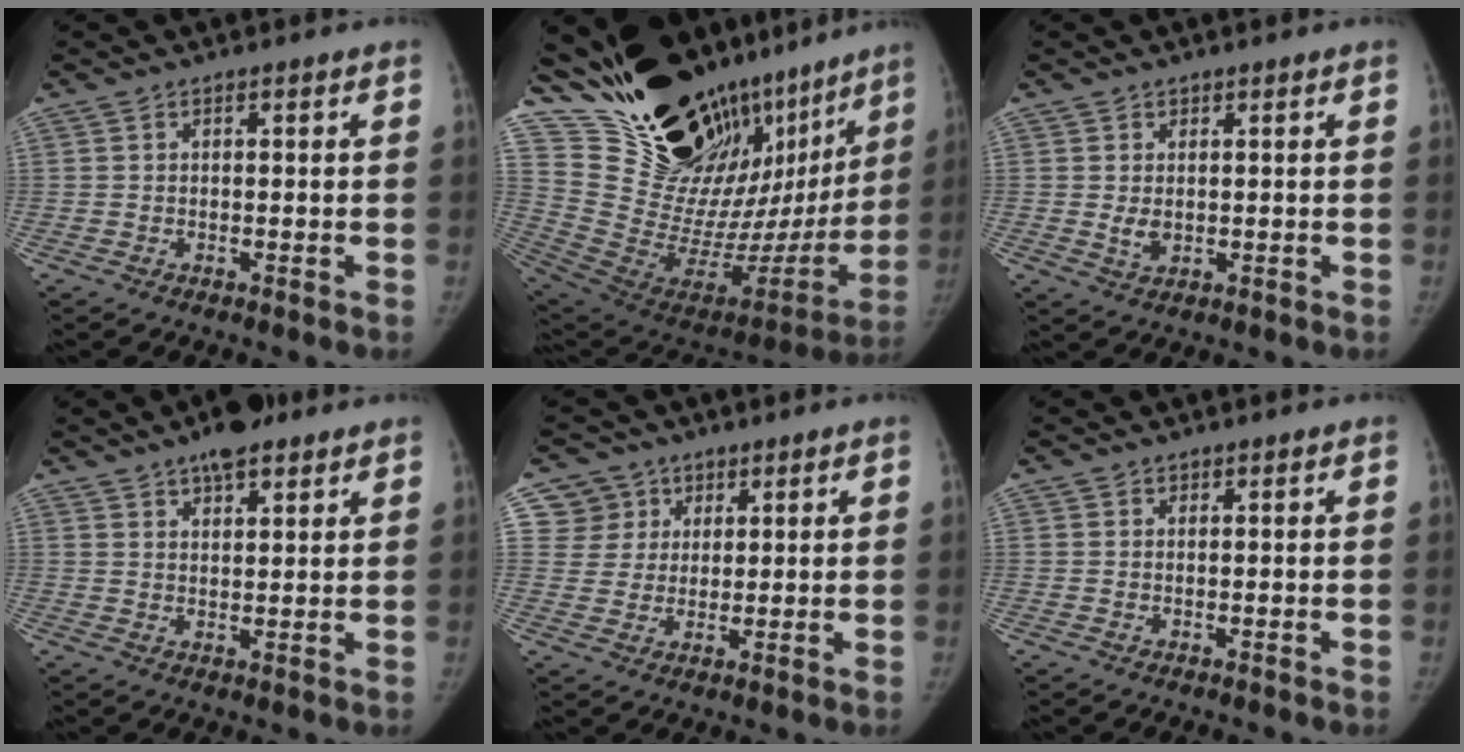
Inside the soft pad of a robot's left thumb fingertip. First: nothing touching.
{"total": 35.9, "force": [27.3, 14.3, 18.3], "torque": [-0.265, -0.141, 0.427]}
{"total": 2.5, "force": [0.4, 1.8, 1.7], "torque": [-0.027, -0.009, 0.016]}
{"total": 7.3, "force": [5.1, 2.9, 4.4], "torque": [-0.051, -0.015, 0.083]}
{"total": 6.0, "force": [2.9, 5.3, -0.3], "torque": [0.039, -0.017, 0.055]}
{"total": 0.0}